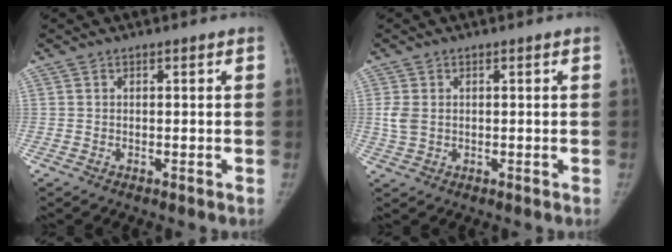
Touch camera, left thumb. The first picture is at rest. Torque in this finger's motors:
{"motor_torque": [0.06, 0.04, 0.08, -0.10, 0.03]}